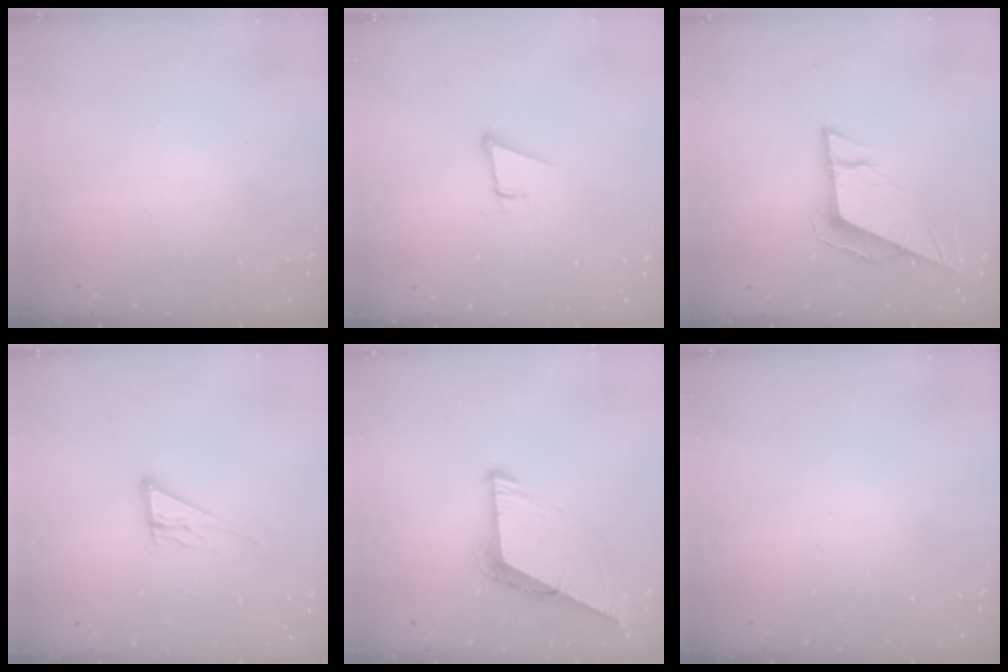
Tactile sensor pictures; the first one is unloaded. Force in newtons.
{"total": 4.4, "press": 3.8, "slide": 2.3}
{"total": 9.0, "press": 9.0, "slide": 1.0}
{"total": 7.1, "press": 7.1, "slide": 0.2}
{"total": 7.1, "press": 7.1, "slide": 0.5}
{"total": 0.0}